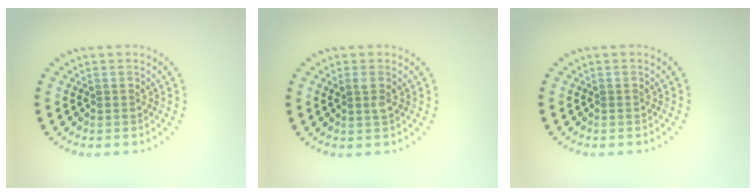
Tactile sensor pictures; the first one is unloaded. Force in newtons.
{"total": 1.2, "press": 1.1, "slide": 0.5}
{"total": 0.0}